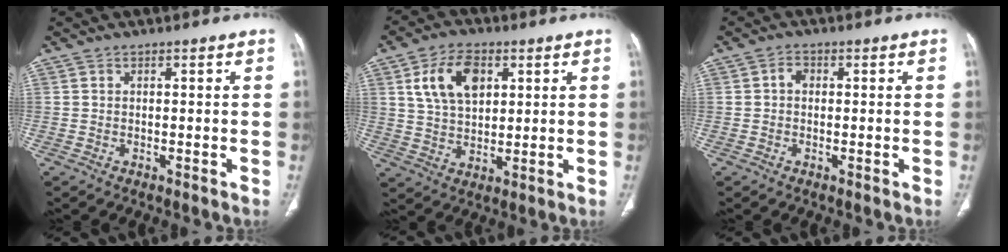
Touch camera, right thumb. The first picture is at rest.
{"total": 10.7, "force": [3.9, 6.6, 7.5], "torque": [-0.119, -0.007, 0.075]}
{"total": 1.7, "force": [0.1, 1.4, 1.1], "torque": [-0.010, 0.008, -0.003]}